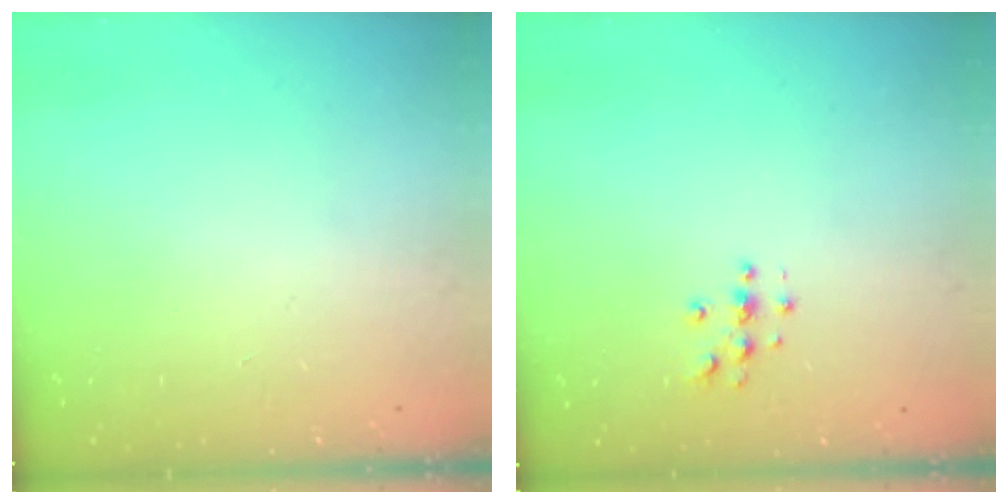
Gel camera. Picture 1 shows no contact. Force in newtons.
{"total": 4.6, "press": 4.6, "slide": 0.4}